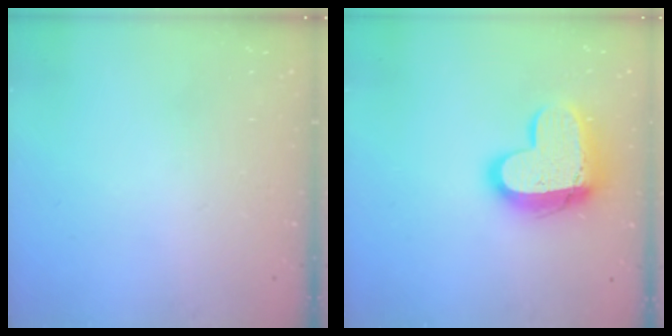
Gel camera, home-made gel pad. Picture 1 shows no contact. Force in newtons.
{"total": 16.9, "press": 16.8, "slide": 1.4}